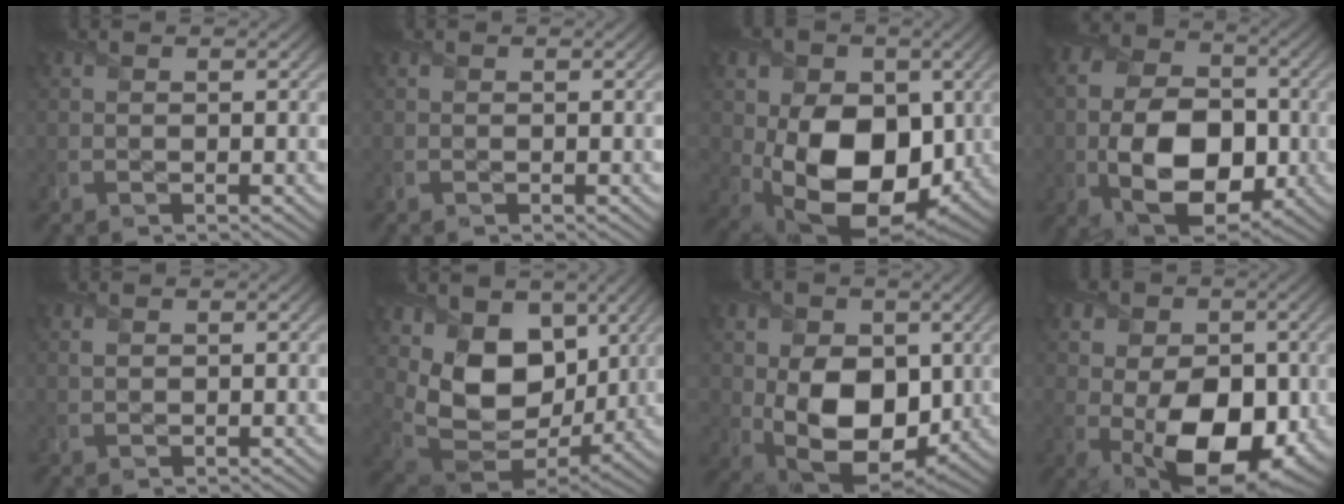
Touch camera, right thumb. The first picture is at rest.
{"total": 0.0}
{"total": 15.5, "force": [-0.4, 11.1, 10.8], "torque": [-0.159, -0.031, 0.005]}
{"total": 13.2, "force": [-2.4, 9.2, 9.3], "torque": [-0.191, -0.035, -0.032]}
{"total": 0.5, "force": [0.3, 0.3, 0.3], "torque": [-0.009, 0.000, 0.008]}
{"total": 13.2, "force": [4.4, 9.3, 8.3], "torque": [-0.187, -0.015, 0.082]}
{"total": 12.7, "force": [0.0, 9.1, 8.8], "torque": [-0.164, -0.029, 0.012]}
{"total": 15.7, "force": [-1.6, 10.6, 11.5], "torque": [-0.152, -0.022, -0.023]}